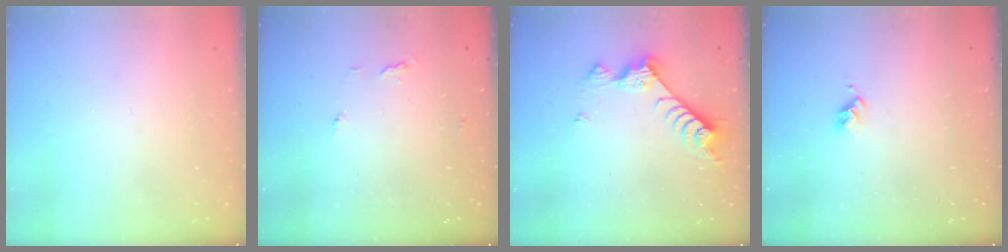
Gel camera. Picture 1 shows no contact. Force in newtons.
{"total": 4.6, "press": 4.5, "slide": 0.4}
{"total": 7.8, "press": 7.7, "slide": 0.4}
{"total": 2.7, "press": 2.7, "slide": 0.4}